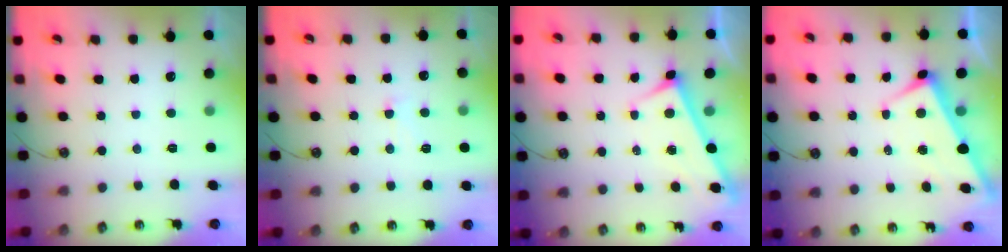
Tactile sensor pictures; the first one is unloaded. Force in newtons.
{"total": 0.7, "press": 0.1, "slide": 0.7}
{"total": 3.1, "press": 3.1, "slide": 0.2}
{"total": 2.8, "press": 2.7, "slide": 0.6}